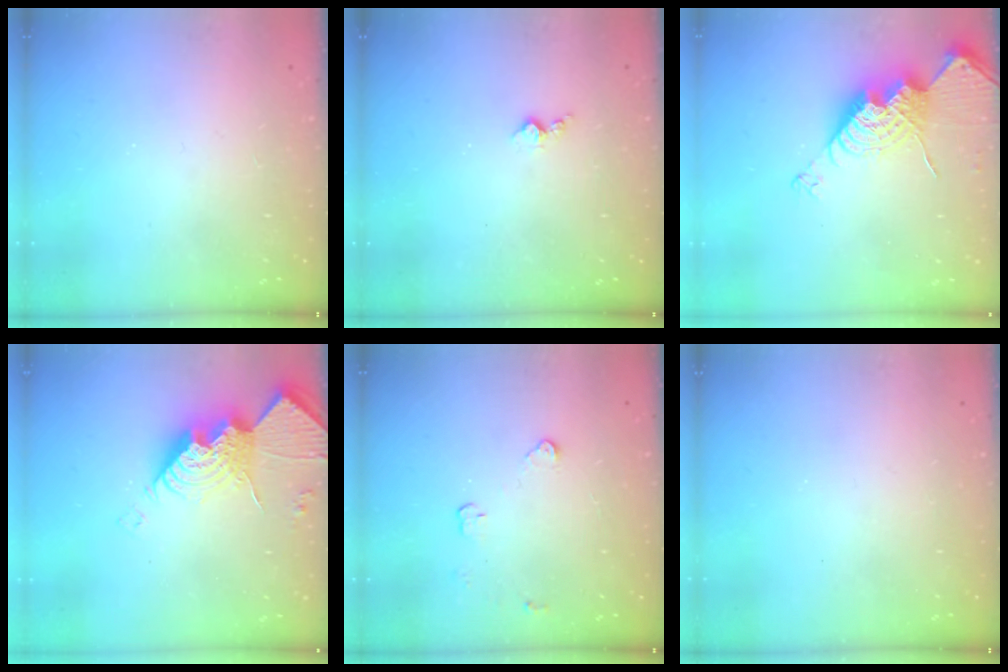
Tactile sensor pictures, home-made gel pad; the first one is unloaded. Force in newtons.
{"total": 3.7, "press": 3.7, "slide": 0.4}
{"total": 14.1, "press": 14.0, "slide": 1.0}
{"total": 14.9, "press": 14.8, "slide": 1.2}
{"total": 3.6, "press": 3.5, "slide": 0.5}
{"total": 0.0}